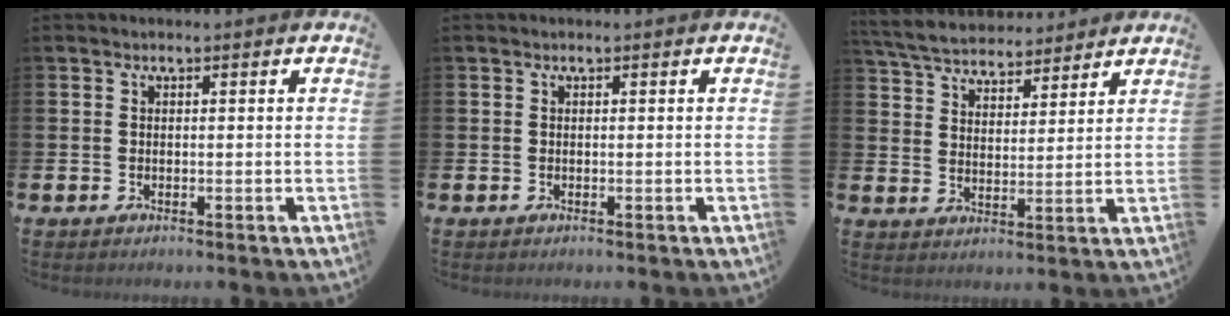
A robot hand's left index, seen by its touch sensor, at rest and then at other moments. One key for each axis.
{"total": 0.0}
{"total": 5.9, "fx": 5.7, "fy": 1.4, "fz": 0.7, "tx": -0.043, "ty": -0.029, "tz": 0.102}